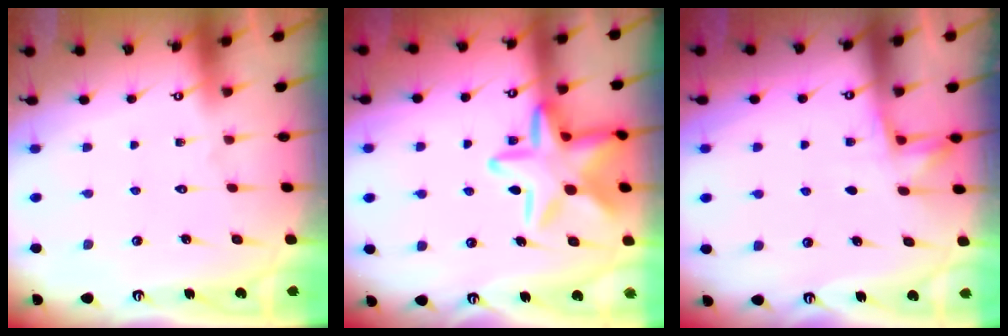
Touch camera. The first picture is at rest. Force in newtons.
{"total": 17.8, "press": 17.7, "slide": 0.9}
{"total": 4.0, "press": 3.7, "slide": 1.7}